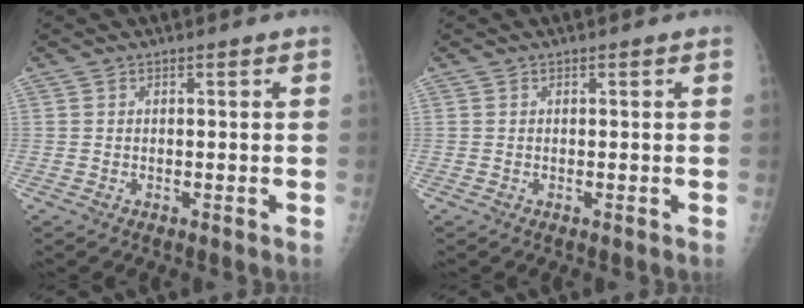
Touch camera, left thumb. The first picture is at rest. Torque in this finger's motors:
{"motor_torque": [0.00, 0.00, 0.00, -0.01, 0.00]}